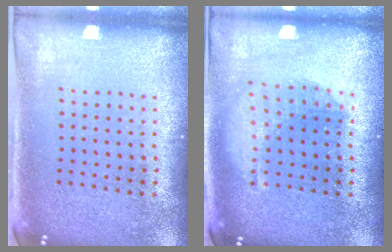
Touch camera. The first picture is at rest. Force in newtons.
{"total": 1.4, "press": 1.3, "slide": 0.6}